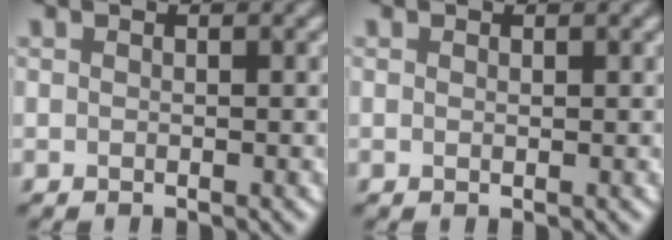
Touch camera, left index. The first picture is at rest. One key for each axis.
{"total": 0.0}